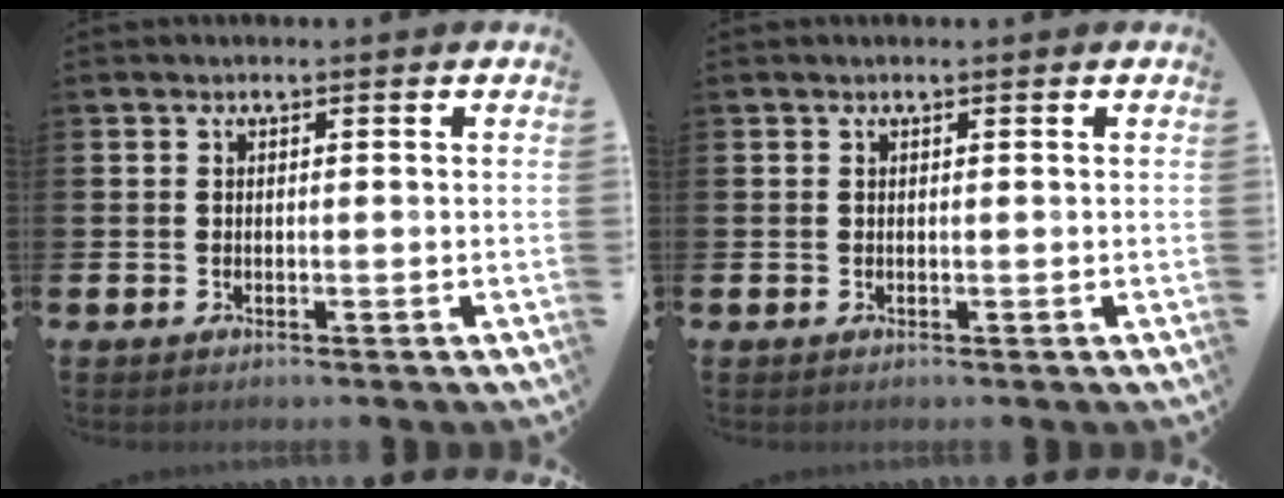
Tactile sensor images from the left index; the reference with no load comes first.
{"total": 0.0}